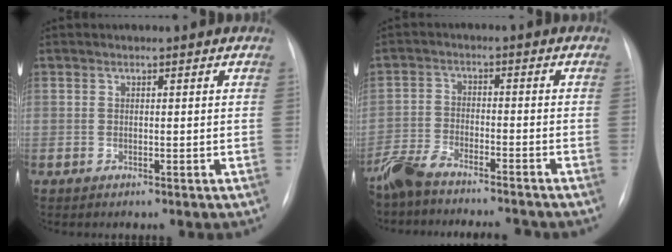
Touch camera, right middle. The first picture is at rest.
{"total": 11.7, "force": [-10.4, 2.2, 4.8], "torque": [-0.084, -0.003, -0.167]}